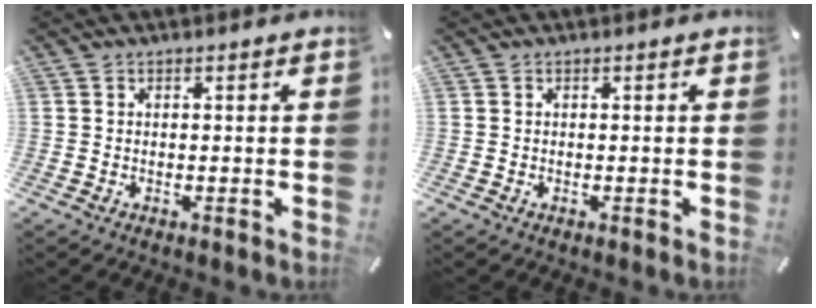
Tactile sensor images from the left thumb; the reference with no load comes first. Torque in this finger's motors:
{"motor_torque": [-0.08, 0.08, 0.00, 0.00, 0.00]}